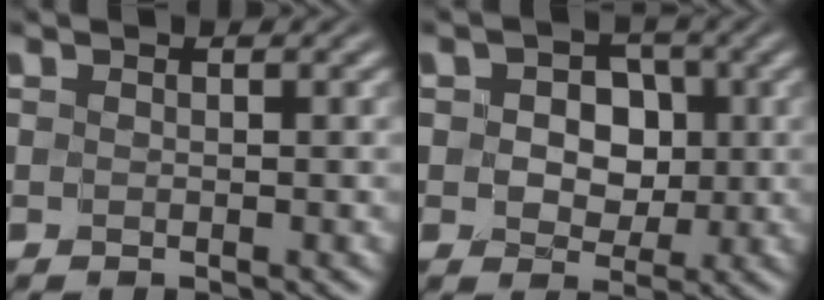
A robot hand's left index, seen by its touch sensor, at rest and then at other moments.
{"total": 4.2, "force": [0.3, 3.2, 2.7], "torque": [-0.036, 0.005, -0.011]}